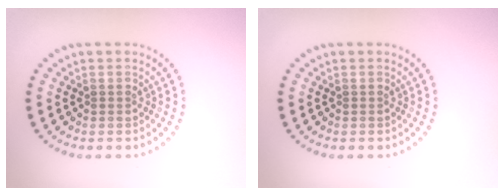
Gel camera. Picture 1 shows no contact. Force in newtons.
{"total": 0.0}